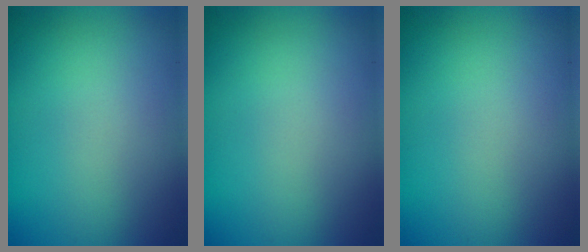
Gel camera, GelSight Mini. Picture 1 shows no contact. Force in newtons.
{"total": 0.0}
{"total": 0.0}